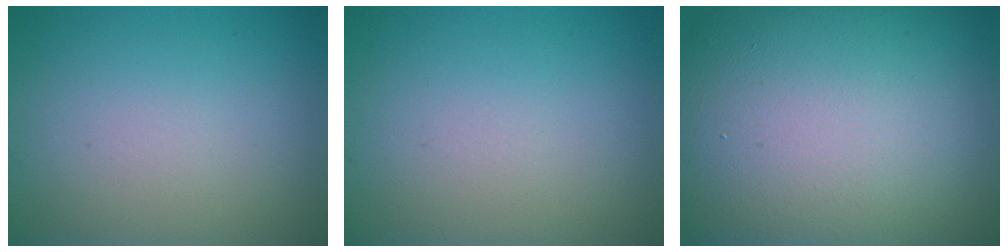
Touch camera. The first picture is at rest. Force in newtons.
{"total": 0.0}
{"total": 21.9, "press": 21.9, "slide": 0.7}